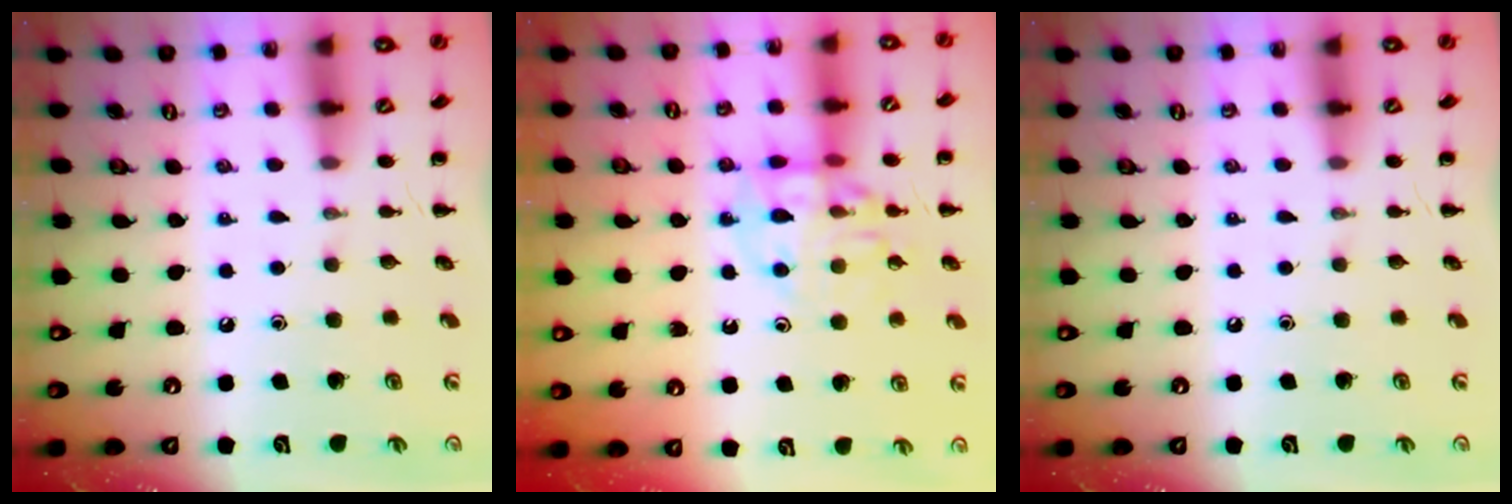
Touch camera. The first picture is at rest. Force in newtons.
{"total": 12.3, "press": 12.1, "slide": 1.7}
{"total": 0.0}